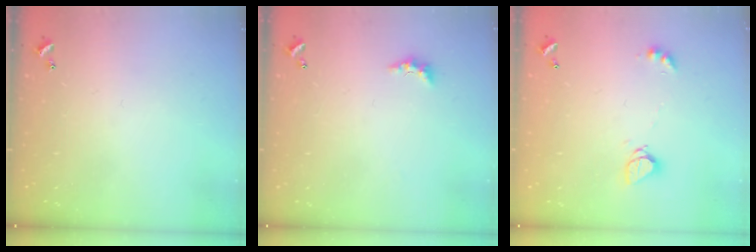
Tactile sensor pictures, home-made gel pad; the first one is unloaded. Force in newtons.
{"total": 2.3, "press": 2.2, "slide": 0.7}
{"total": 4.9, "press": 4.9, "slide": 0.2}